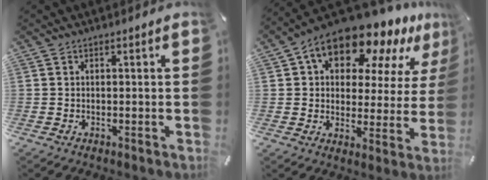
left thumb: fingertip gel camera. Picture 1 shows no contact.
{"total": 16.8, "force": [11.9, 8.3, 8.4], "torque": [-0.146, -0.079, 0.201]}